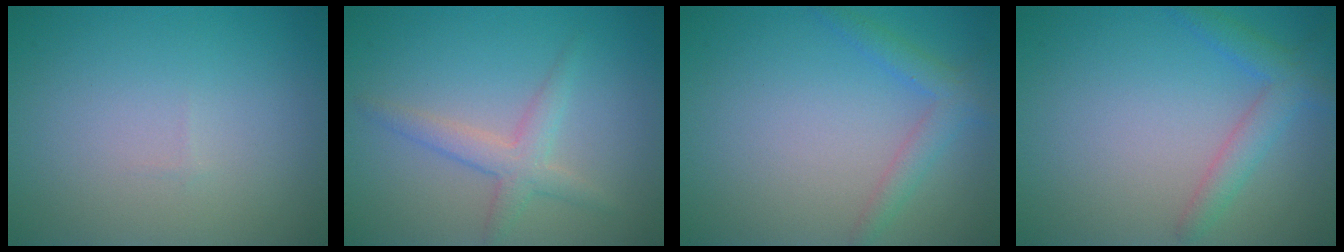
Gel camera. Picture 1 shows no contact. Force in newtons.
{"total": 2.6, "press": 2.6, "slide": 0.1}
{"total": 2.3, "press": 2.3, "slide": 0.2}
{"total": 2.7, "press": 2.7, "slide": 0.2}